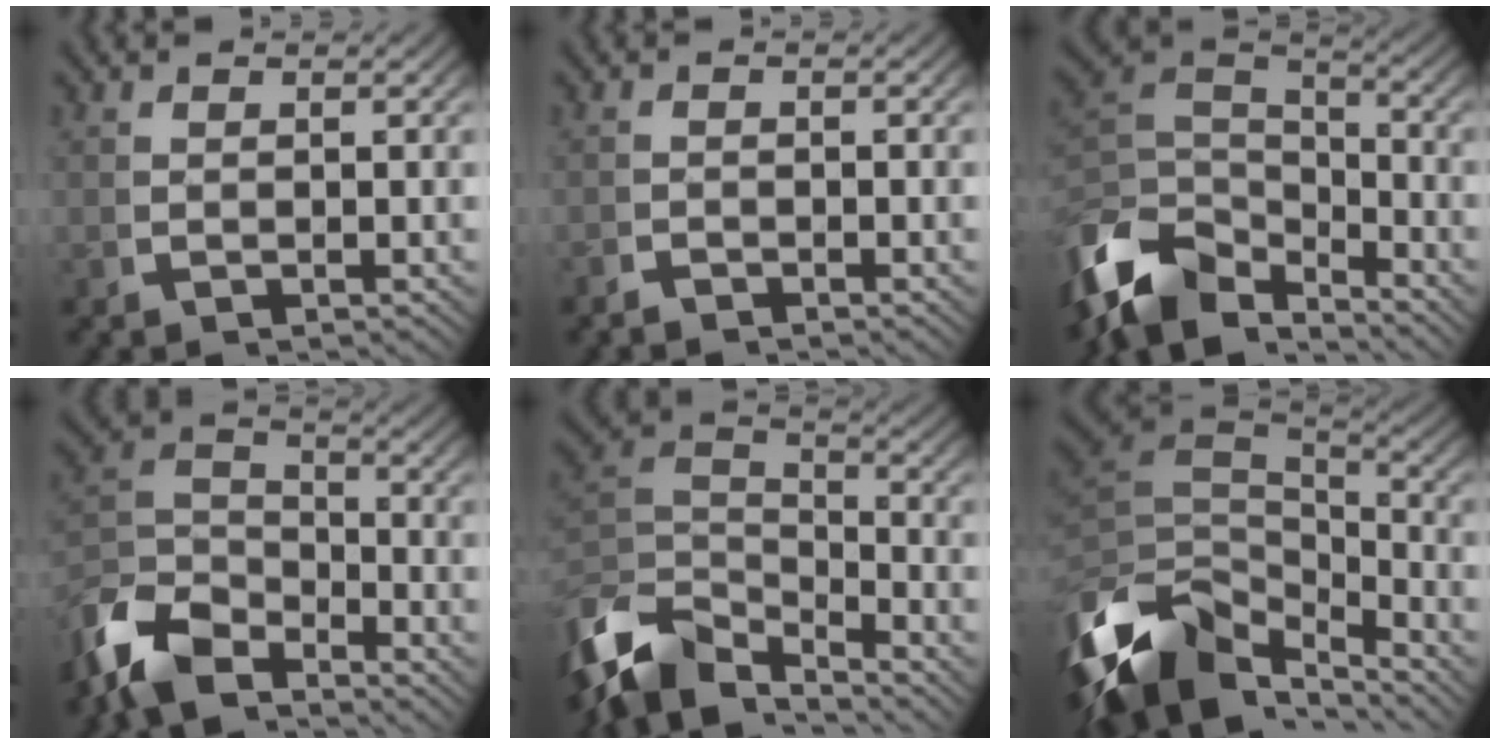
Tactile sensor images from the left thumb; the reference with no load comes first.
{"total": 1.1, "force": [-1.1, 0.1, 0.0], "torque": [0.006, -0.003, -0.026]}
{"total": 10.7, "force": [-3.1, 7.4, 7.1], "torque": [-0.165, -0.034, -0.046]}
{"total": 7.5, "force": [-3.5, 4.8, 4.6], "torque": [-0.085, -0.014, -0.064]}
{"total": 9.5, "force": [-3.4, 6.5, 6.1], "torque": [-0.144, -0.037, -0.051]}
{"total": 14.1, "force": [-3.3, 9.5, 10.0], "torque": [-0.228, -0.045, -0.034]}